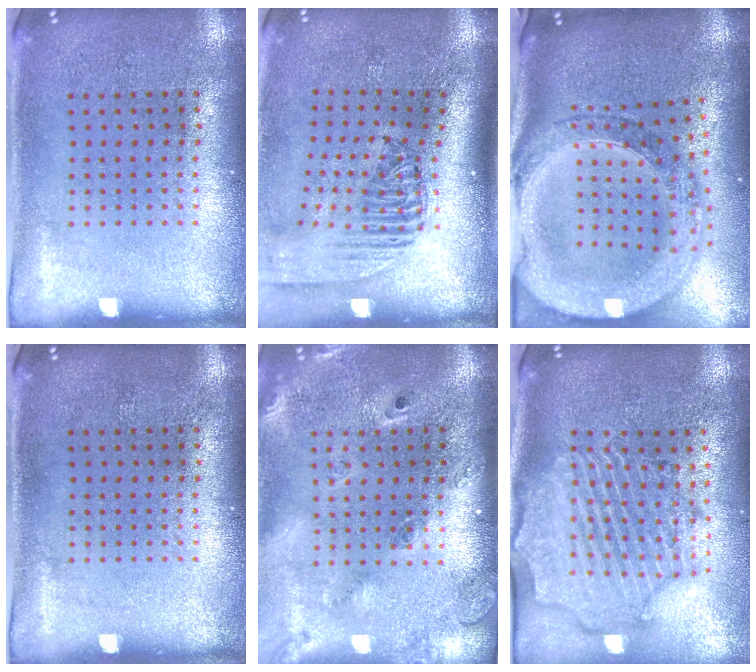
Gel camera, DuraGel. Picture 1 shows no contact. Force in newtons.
{"total": 2.4, "press": 1.8, "slide": 1.6}
{"total": 3.0, "press": 2.4, "slide": 1.7}
{"total": 0.0}
{"total": 2.5, "press": 1.8, "slide": 1.6}
{"total": 2.6, "press": 2.4, "slide": 1.1}